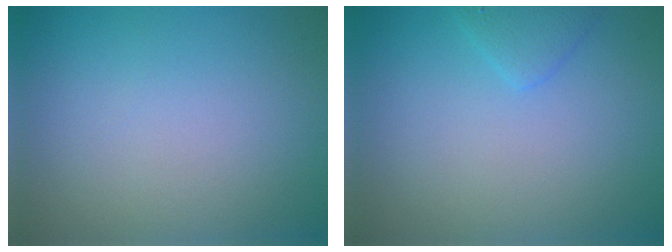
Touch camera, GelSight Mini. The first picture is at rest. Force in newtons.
{"total": 1.5, "press": 1.5, "slide": 0.1}